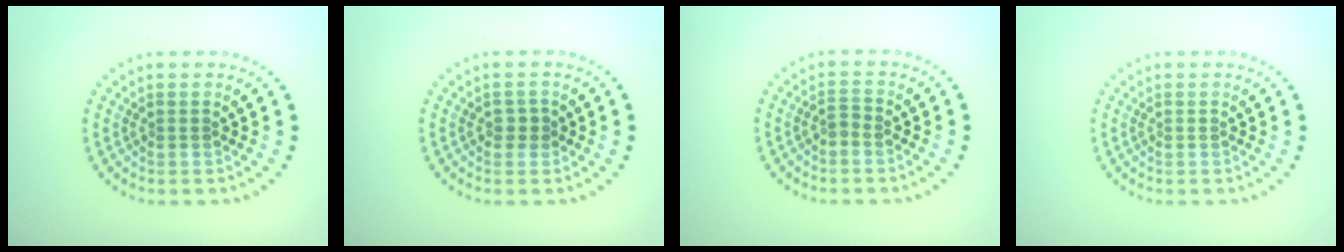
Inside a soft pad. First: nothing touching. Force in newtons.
{"total": 1.1, "press": 1.1, "slide": 0.3}
{"total": 0.9, "press": 0.7, "slide": 0.5}
{"total": 0.0}